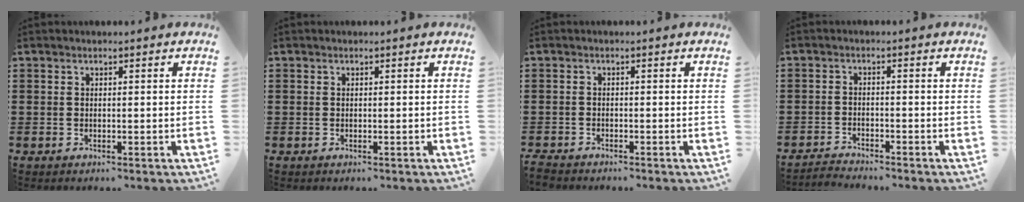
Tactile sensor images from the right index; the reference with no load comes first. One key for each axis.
{"total": 0.0}
{"total": 1.5, "fx": -1.5, "fy": 0.1, "fz": -0.1, "tx": -0.002, "ty": 0.001, "tz": -0.032}
{"total": 2.0, "fx": -2.0, "fy": 0.0, "fz": -0.1, "tx": -0.003, "ty": 0.003, "tz": -0.044}